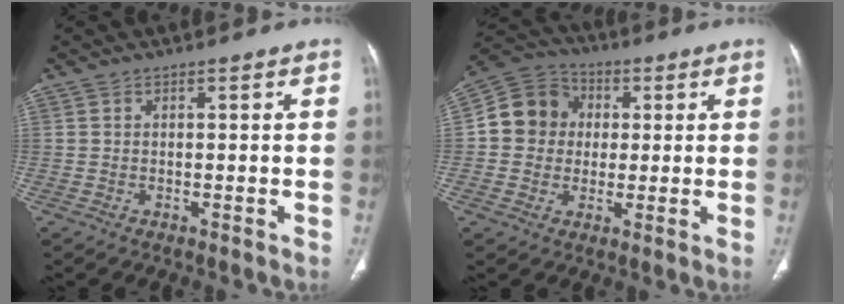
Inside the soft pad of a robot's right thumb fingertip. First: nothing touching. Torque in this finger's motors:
{"motor_torque": [0.66, 1.74, 0.24, -0.32, 0.05]}